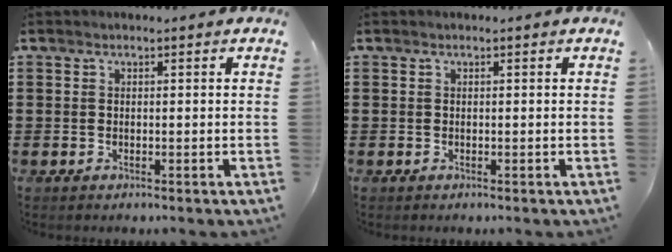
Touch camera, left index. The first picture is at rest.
{"total": 0.0}